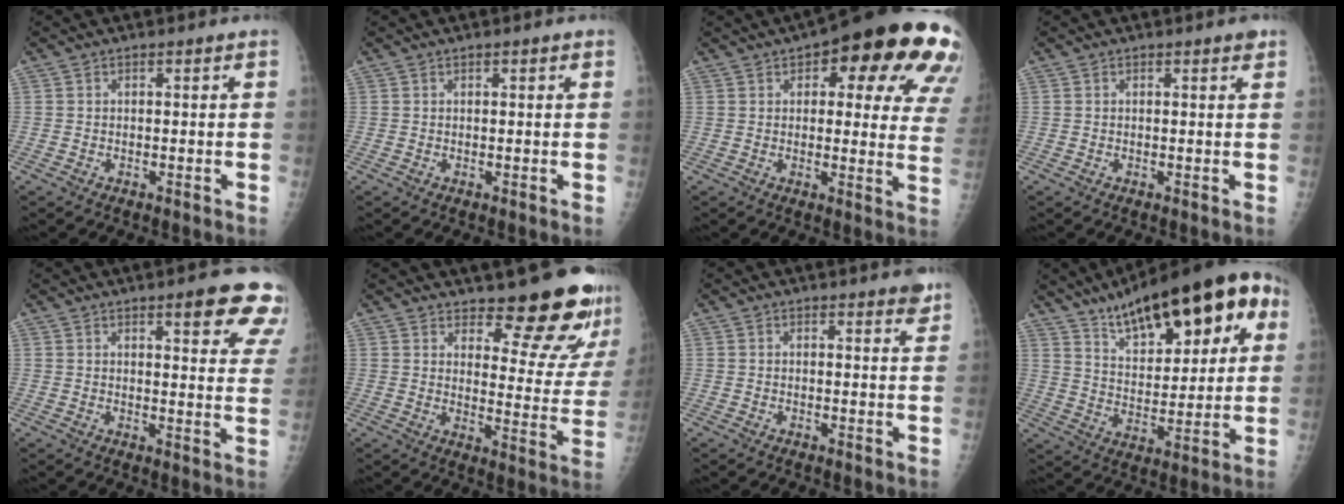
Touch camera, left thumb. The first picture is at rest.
{"total": 1.0, "force": [0.5, 0.2, 0.9], "torque": [-0.015, 0.001, 0.006]}
{"total": 24.1, "force": [12.2, 9.0, 18.7], "torque": [-0.182, -0.011, 0.137]}
{"total": 1.1, "force": [0.7, 0.2, 0.8], "torque": [-0.012, -0.002, 0.008]}
{"total": 13.1, "force": [8.3, 3.4, 9.6], "torque": [-0.082, -0.038, 0.090]}
{"total": 16.0, "force": [13.7, 4.1, 7.3], "torque": [-0.051, -0.120, 0.169]}
{"total": 2.4, "force": [1.8, 0.6, 1.4], "torque": [-0.009, -0.008, 0.020]}
{"total": 24.0, "force": [12.3, 9.5, 18.3], "torque": [-0.236, -0.021, 0.193]}